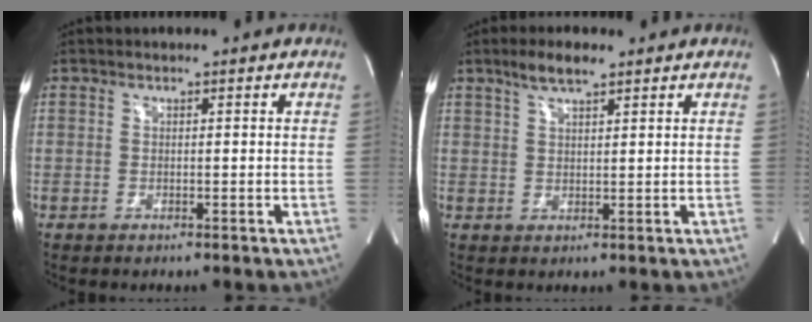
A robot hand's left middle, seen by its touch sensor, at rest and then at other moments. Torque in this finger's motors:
{"motor_torque": [0.42, -0.28, -0.01, 0.02]}